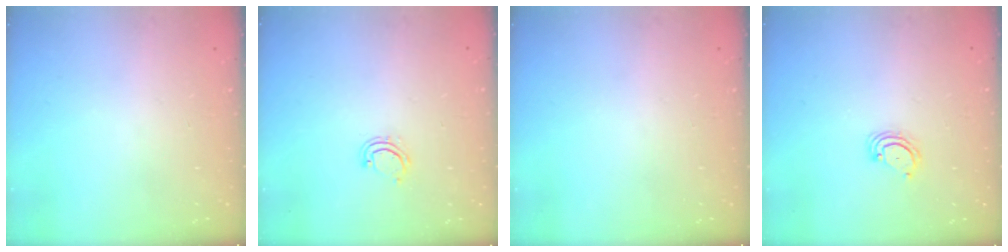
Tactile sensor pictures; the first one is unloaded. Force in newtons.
{"total": 3.9, "press": 3.9, "slide": 0.4}
{"total": 0.0}
{"total": 2.3, "press": 2.3, "slide": 0.2}